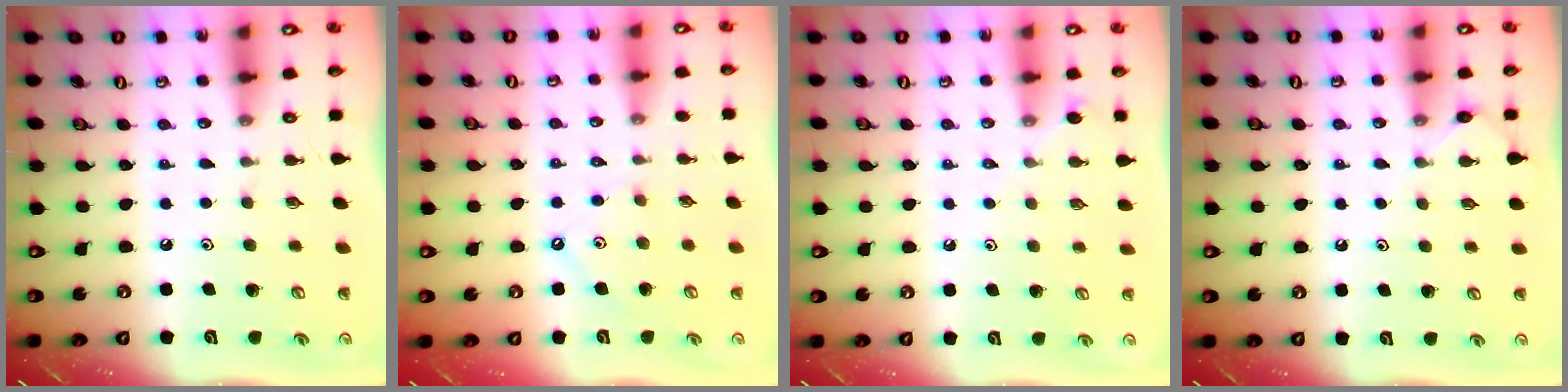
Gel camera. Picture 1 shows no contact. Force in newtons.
{"total": 1.5, "press": 1.4, "slide": 0.2}
{"total": 3.6, "press": 3.6, "slide": 0.7}
{"total": 4.1, "press": 4.1, "slide": 0.6}